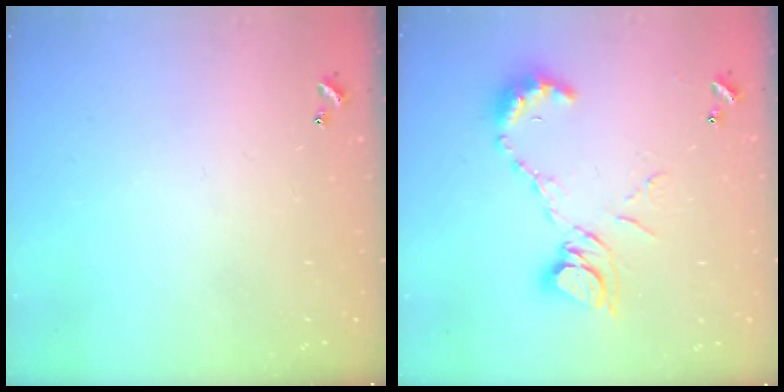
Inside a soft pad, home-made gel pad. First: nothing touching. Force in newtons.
{"total": 11.6, "press": 11.6, "slide": 1.1}